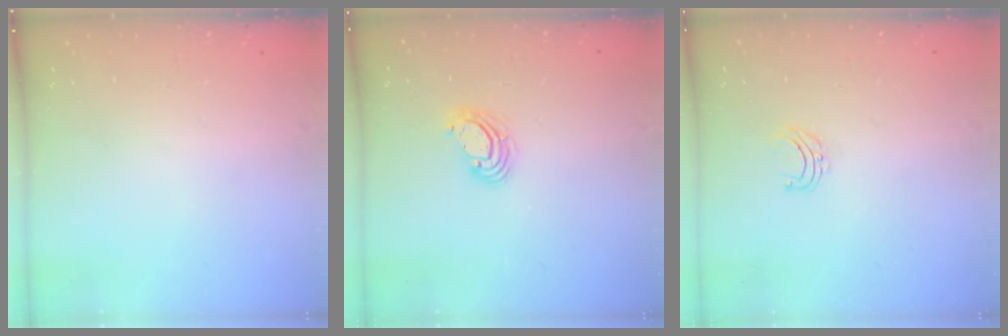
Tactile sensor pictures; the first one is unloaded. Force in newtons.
{"total": 6.1, "press": 6.1, "slide": 0.5}
{"total": 4.0, "press": 4.0, "slide": 0.3}